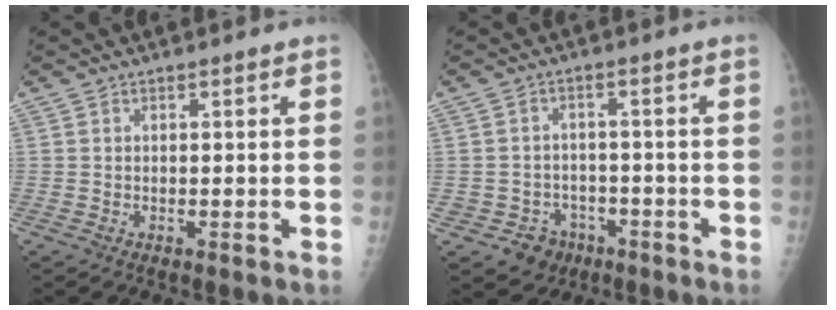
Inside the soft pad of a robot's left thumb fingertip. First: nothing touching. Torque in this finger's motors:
{"motor_torque": [-0.19, 0.21, 0.14, 0.09, 0.00]}